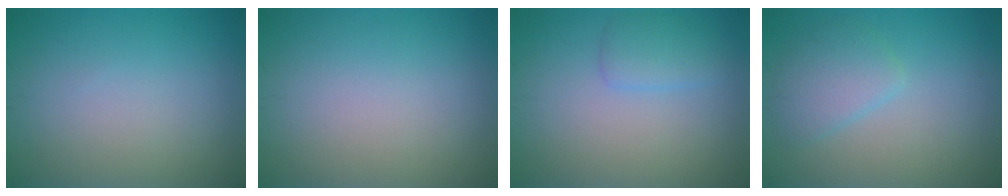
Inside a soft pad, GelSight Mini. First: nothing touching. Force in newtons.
{"total": 0.0}
{"total": 1.9, "press": 1.9, "slide": 0.1}
{"total": 2.7, "press": 2.7, "slide": 0.2}